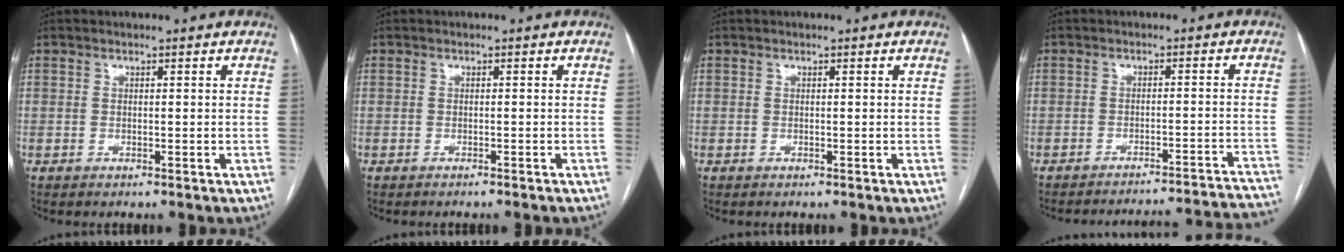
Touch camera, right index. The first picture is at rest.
{"total": 2.2, "force": [-2.0, 0.1, 0.8], "torque": [-0.010, -0.001, -0.025]}
{"total": 0.0}
{"total": 21.7, "force": [-21.3, -0.7, 4.3], "torque": [-0.030, -0.004, -0.246]}